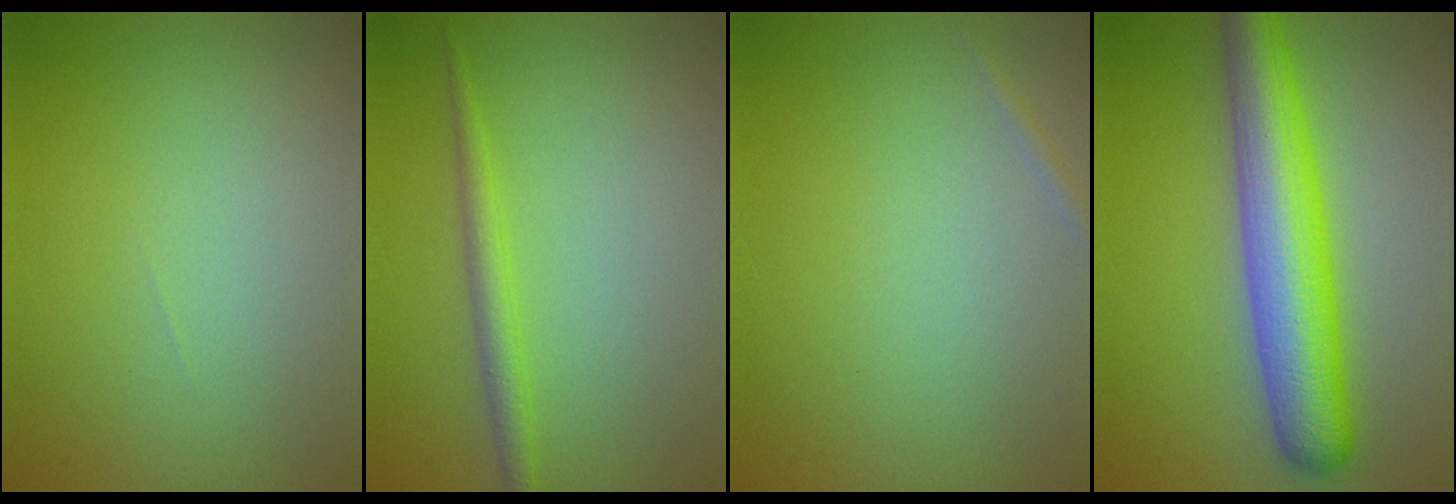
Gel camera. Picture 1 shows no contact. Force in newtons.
{"total": 1.8, "press": 1.8, "slide": 0.1}
{"total": 0.6, "press": 0.6, "slide": 0.0}
{"total": 8.0, "press": 8.0, "slide": 0.2}